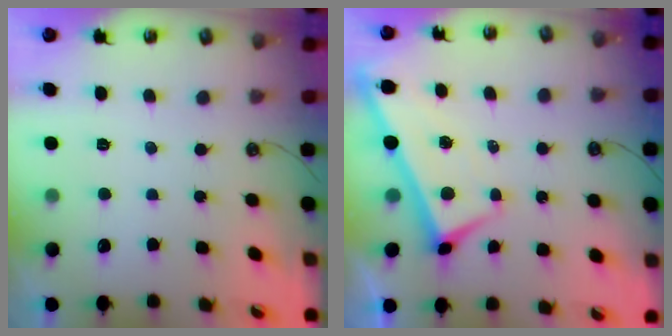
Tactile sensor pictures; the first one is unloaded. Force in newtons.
{"total": 1.9, "press": 1.9, "slide": 0.2}